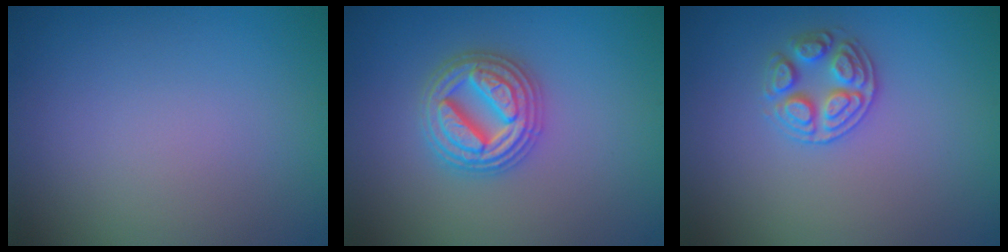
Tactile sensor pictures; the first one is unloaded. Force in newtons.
{"total": 4.7, "press": 4.6, "slide": 0.8}
{"total": 2.7, "press": 2.6, "slide": 0.4}